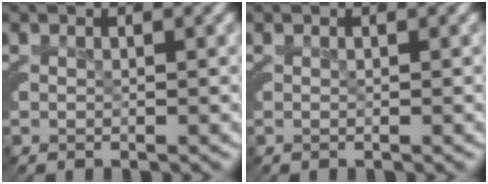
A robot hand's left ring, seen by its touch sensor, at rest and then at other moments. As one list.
[{"total": 0.0}]